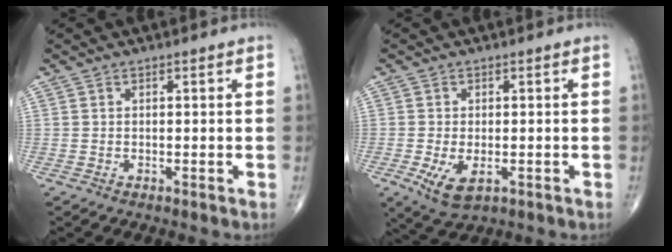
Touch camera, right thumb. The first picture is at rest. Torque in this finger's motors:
{"motor_torque": [-0.14, 0.28, 0.58, -0.01, 0.03]}